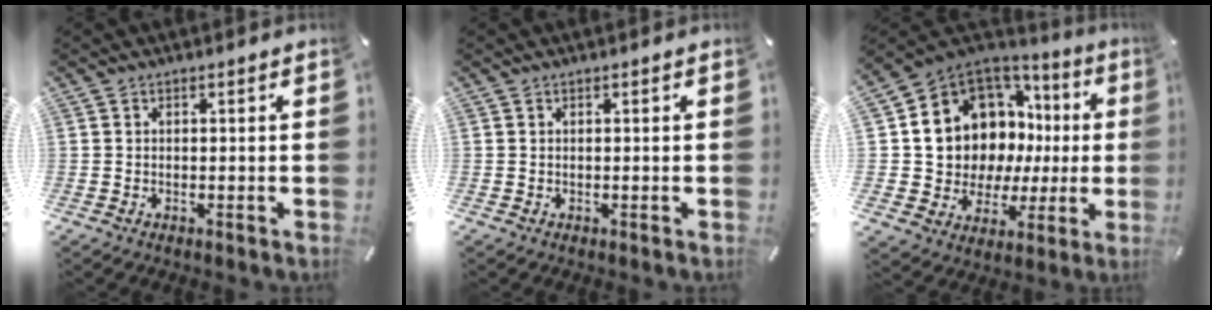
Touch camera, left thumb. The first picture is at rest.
{"total": 0.0}
{"total": 12.4, "force": [4.6, 10.6, 4.4], "torque": [-0.085, -0.068, 0.105]}